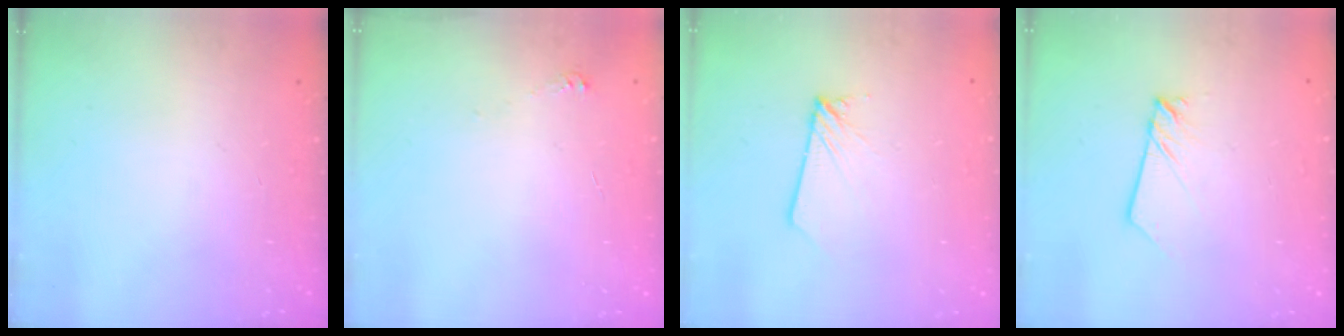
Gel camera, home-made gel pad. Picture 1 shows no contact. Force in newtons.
{"total": 2.5, "press": 2.5, "slide": 0.3}
{"total": 1.8, "press": 1.8, "slide": 0.1}
{"total": 2.0, "press": 2.0, "slide": 0.2}